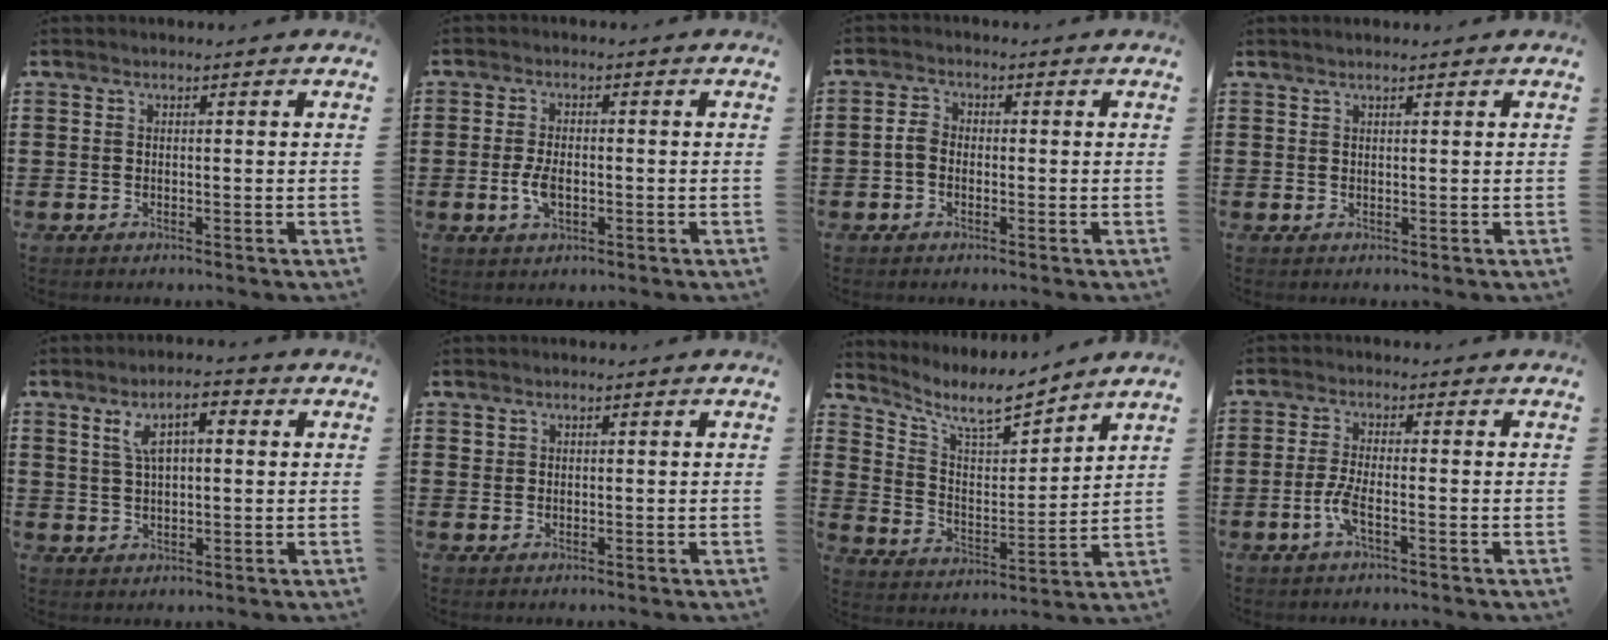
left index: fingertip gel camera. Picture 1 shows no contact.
{"total": 4.2, "force": [-0.8, 2.1, 3.6], "torque": [-0.084, -0.003, -0.020]}
{"total": 2.4, "force": [-0.7, 1.8, 1.5], "torque": [-0.044, 0.000, -0.018]}
{"total": 0.8, "force": [0.6, 0.0, 0.5], "torque": [-0.009, 0.000, 0.012]}
{"total": 5.6, "force": [2.0, 2.2, 4.8], "torque": [-0.092, 0.007, 0.030]}
{"total": 1.0, "force": [0.7, 0.6, 0.1], "torque": [-0.003, 0.003, 0.015]}
{"total": 8.1, "force": [7.0, 1.7, 3.6], "torque": [-0.090, -0.037, 0.122]}
{"total": 3.6, "force": [-1.6, 0.7, 3.2], "torque": [-0.084, -0.007, -0.037]}